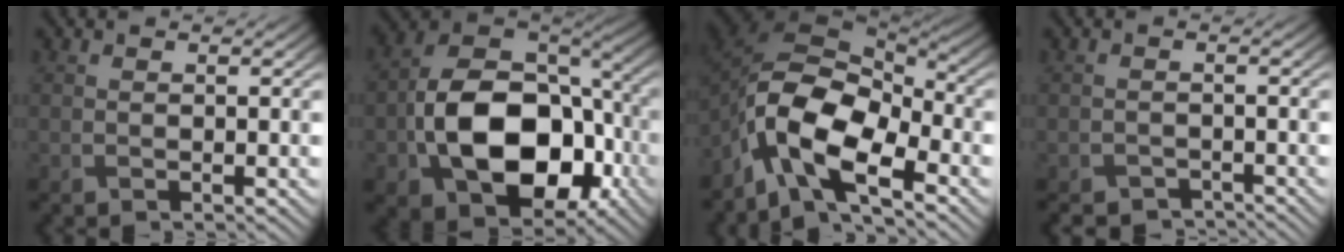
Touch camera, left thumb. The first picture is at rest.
{"total": 15.4, "force": [-3.7, 10.5, 10.7], "torque": [-0.192, -0.025, -0.064]}
{"total": 12.4, "force": [-6.1, 6.5, 8.8], "torque": [-0.179, -0.012, -0.124]}
{"total": 2.9, "force": [-2.7, 0.9, 0.5], "torque": [-0.006, -0.006, -0.047]}